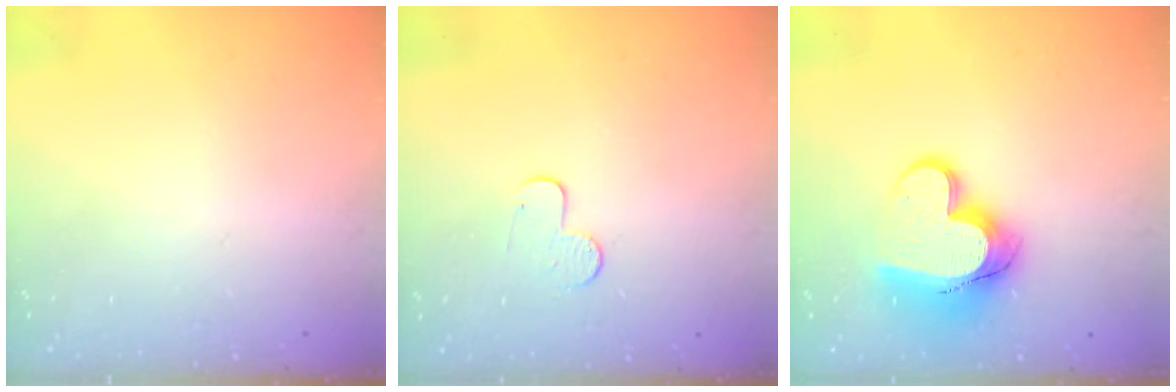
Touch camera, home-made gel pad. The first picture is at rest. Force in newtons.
{"total": 6.6, "press": 6.5, "slide": 0.6}
{"total": 14.5, "press": 14.5, "slide": 1.2}